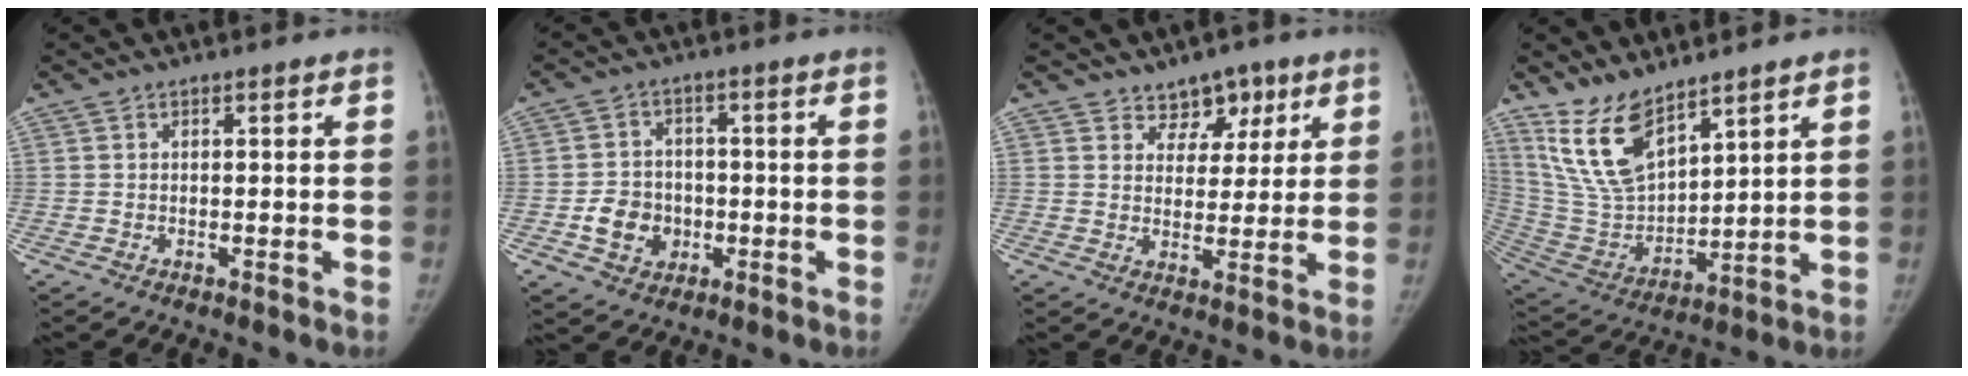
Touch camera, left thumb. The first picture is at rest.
{"total": 7.7, "force": [-2.0, 6.6, 3.4], "torque": [-0.031, 0.013, -0.031]}
{"total": 5.9, "force": [3.8, 4.2, 1.5], "torque": [0.021, -0.019, 0.059]}
{"total": 13.8, "force": [9.8, 5.8, 7.9], "torque": [-0.124, -0.056, 0.216]}